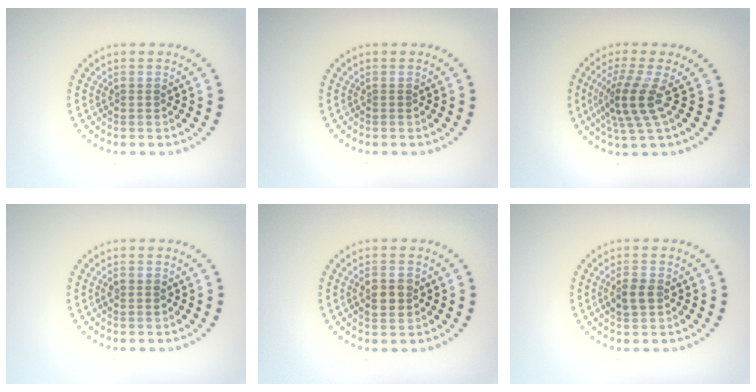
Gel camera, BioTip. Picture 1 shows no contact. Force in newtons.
{"total": 0.0}
{"total": 4.1, "press": 3.0, "slide": 2.8}
{"total": 0.9, "press": 0.9, "slide": 0.1}
{"total": 2.8, "press": 2.8, "slide": 0.2}
{"total": 2.3, "press": 2.3, "slide": 0.1}